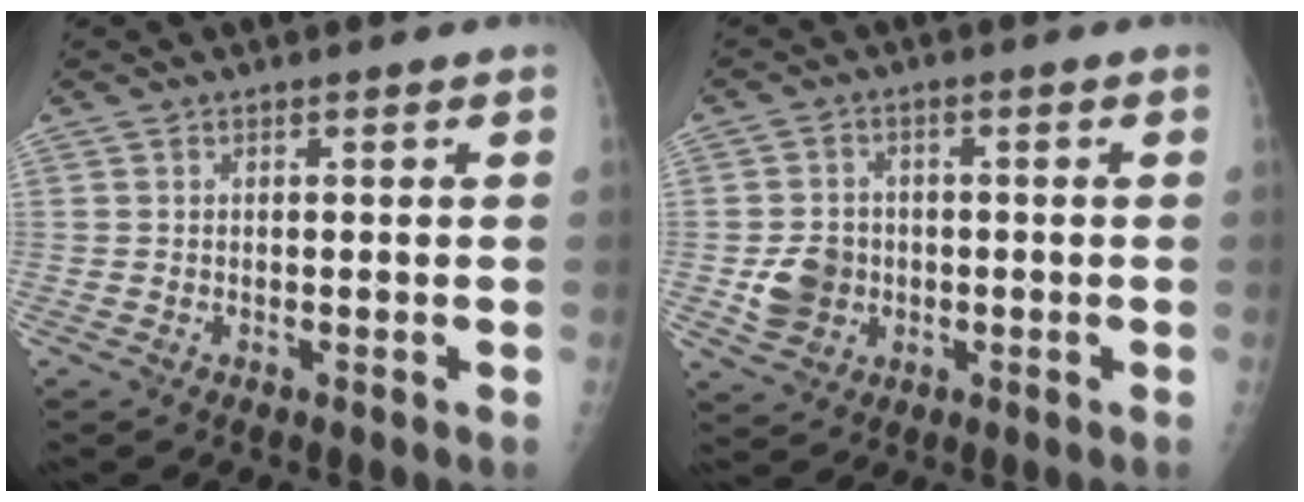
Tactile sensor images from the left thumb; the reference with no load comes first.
{"total": 6.7, "force": [-1.0, 5.9, 2.9], "torque": [-0.034, 0.008, -0.014]}